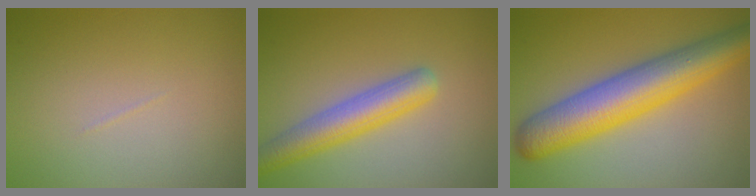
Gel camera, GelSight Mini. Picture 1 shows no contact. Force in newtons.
{"total": 4.7, "press": 4.7, "slide": 0.3}
{"total": 9.2, "press": 9.2, "slide": 0.1}